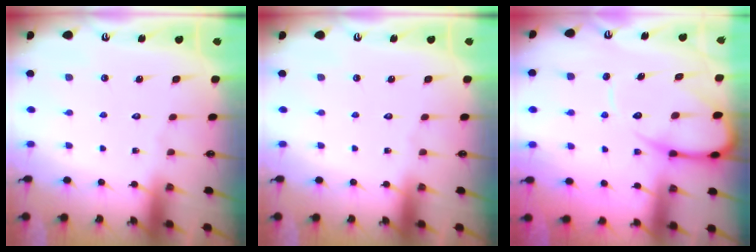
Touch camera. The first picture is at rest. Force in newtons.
{"total": 0.0}
{"total": 9.8, "press": 9.7, "slide": 1.1}